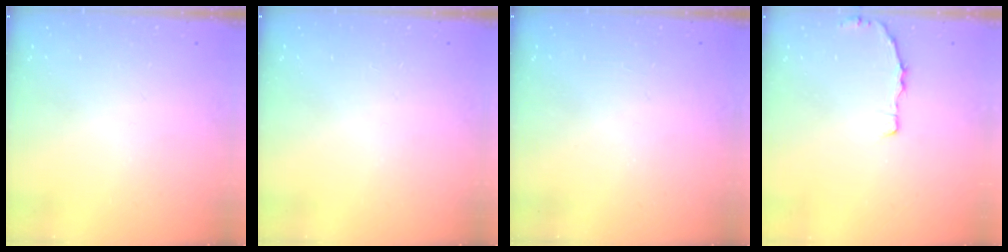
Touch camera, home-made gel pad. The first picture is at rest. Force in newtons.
{"total": 0.0}
{"total": 0.0}
{"total": 4.5, "press": 4.5, "slide": 0.5}